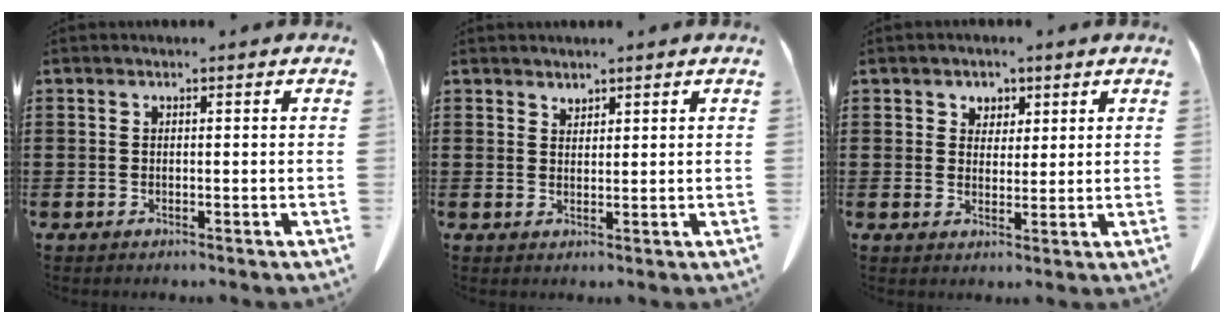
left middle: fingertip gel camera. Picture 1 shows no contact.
{"total": 1.5, "force": [1.5, 0.4, 0.0], "torque": [-0.004, 0.000, 0.029]}
{"total": 2.8, "force": [1.8, 2.1, 0.2], "torque": [-0.007, 0.007, 0.031]}